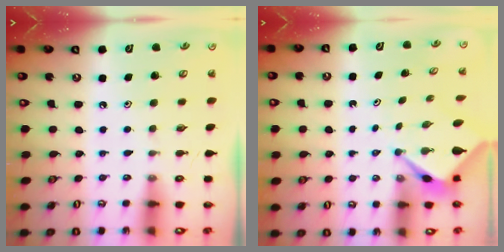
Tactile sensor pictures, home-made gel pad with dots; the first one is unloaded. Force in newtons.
{"total": 2.5, "press": 2.5, "slide": 0.2}